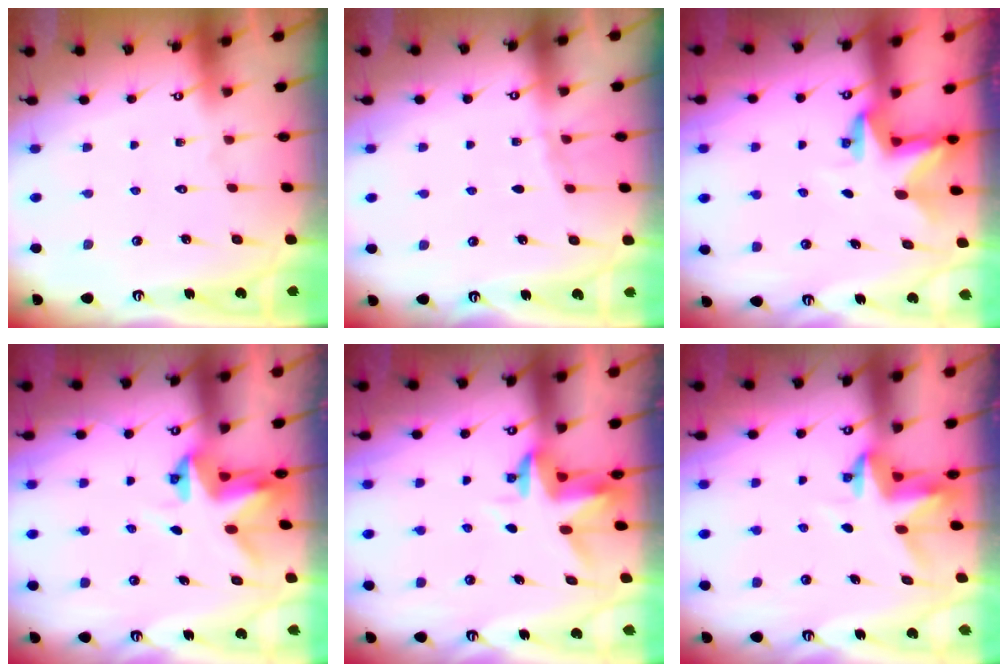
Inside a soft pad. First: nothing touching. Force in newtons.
{"total": 2.1, "press": 2.0, "slide": 0.3}
{"total": 2.7, "press": 2.7, "slide": 0.3}
{"total": 3.8, "press": 3.8, "slide": 0.1}
{"total": 3.4, "press": 3.3, "slide": 0.4}
{"total": 3.9, "press": 3.8, "slide": 0.3}